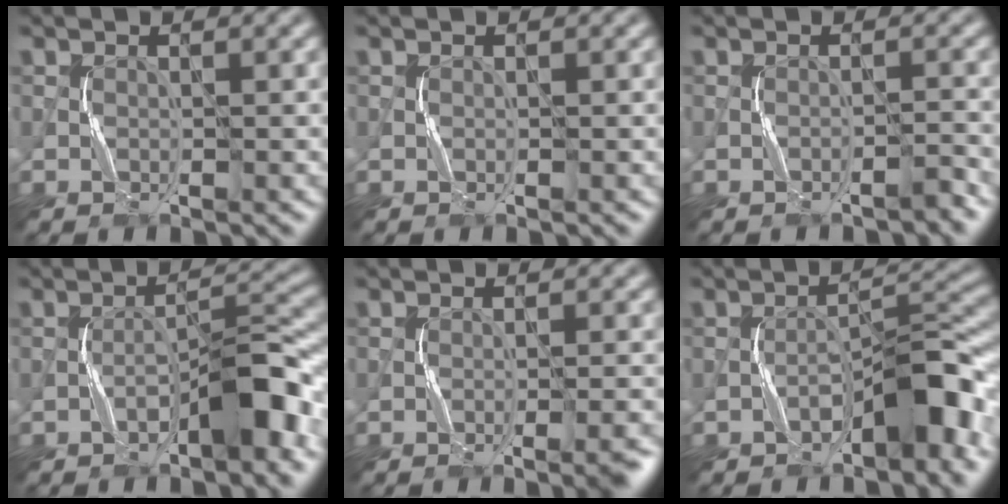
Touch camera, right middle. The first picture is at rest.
{"total": 0.0}
{"total": 1.0, "force": [-1.0, 0.0, 0.2], "torque": [-0.007, 0.008, -0.017]}
{"total": 4.7, "force": [-2.7, 1.1, 3.7], "torque": [-0.053, 0.024, -0.046]}
{"total": 2.5, "force": [-1.2, 0.3, 2.1], "torque": [-0.022, 0.008, -0.019]}
{"total": 5.2, "force": [-2.9, 1.7, 4.0], "torque": [-0.051, 0.026, -0.051]}